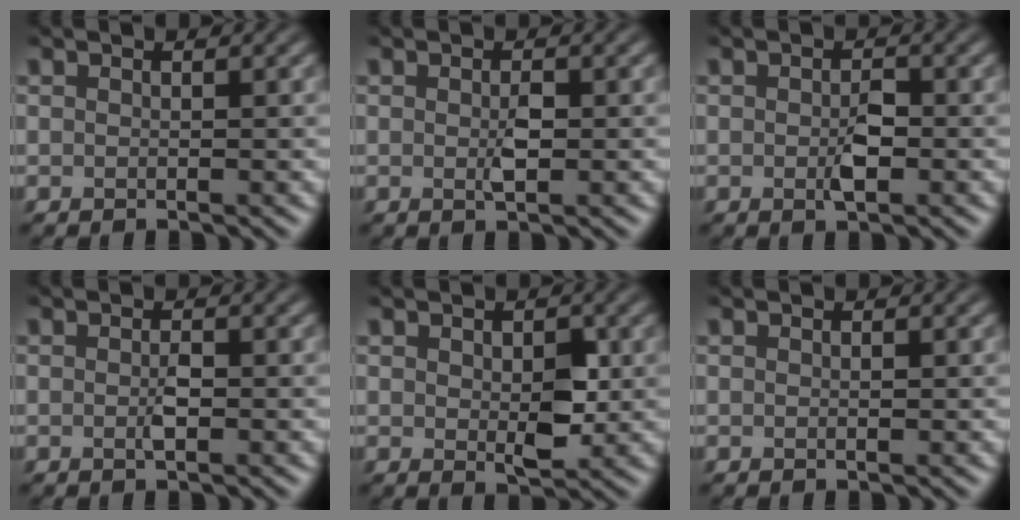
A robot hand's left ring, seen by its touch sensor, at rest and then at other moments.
{"total": 1.4, "force": [-0.3, 0.5, 1.3], "torque": [-0.027, 0.000, -0.006]}
{"total": 2.0, "force": [-0.6, 1.0, 1.6], "torque": [-0.030, -0.001, -0.011]}
{"total": 1.2, "force": [-0.5, 0.3, 1.0], "torque": [-0.023, 0.000, -0.010]}
{"total": 3.0, "force": [0.0, 1.8, 2.3], "torque": [-0.042, -0.007, 0.003]}
{"total": 0.0}